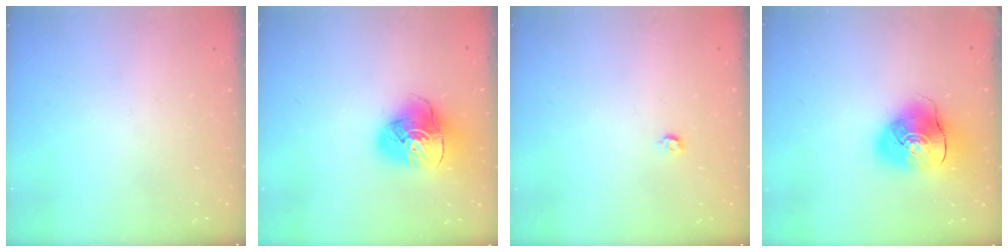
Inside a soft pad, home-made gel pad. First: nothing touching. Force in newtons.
{"total": 12.2, "press": 12.1, "slide": 1.6}
{"total": 3.3, "press": 3.3, "slide": 0.7}
{"total": 12.5, "press": 12.3, "slide": 2.1}